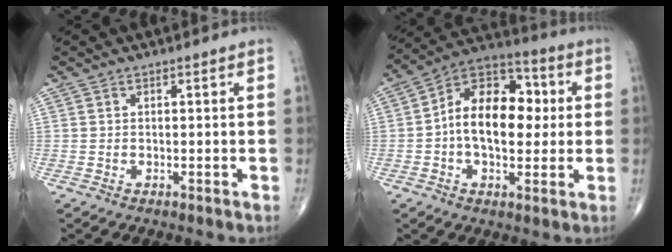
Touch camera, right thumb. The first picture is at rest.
{"total": 16.1, "force": [0.7, 9.9, 12.7], "torque": [-0.176, 0.032, 0.001]}